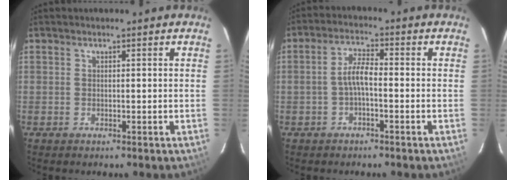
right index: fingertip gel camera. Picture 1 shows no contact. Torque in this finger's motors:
{"motor_torque": [0.55, -0.17, 0.35, 0.10]}